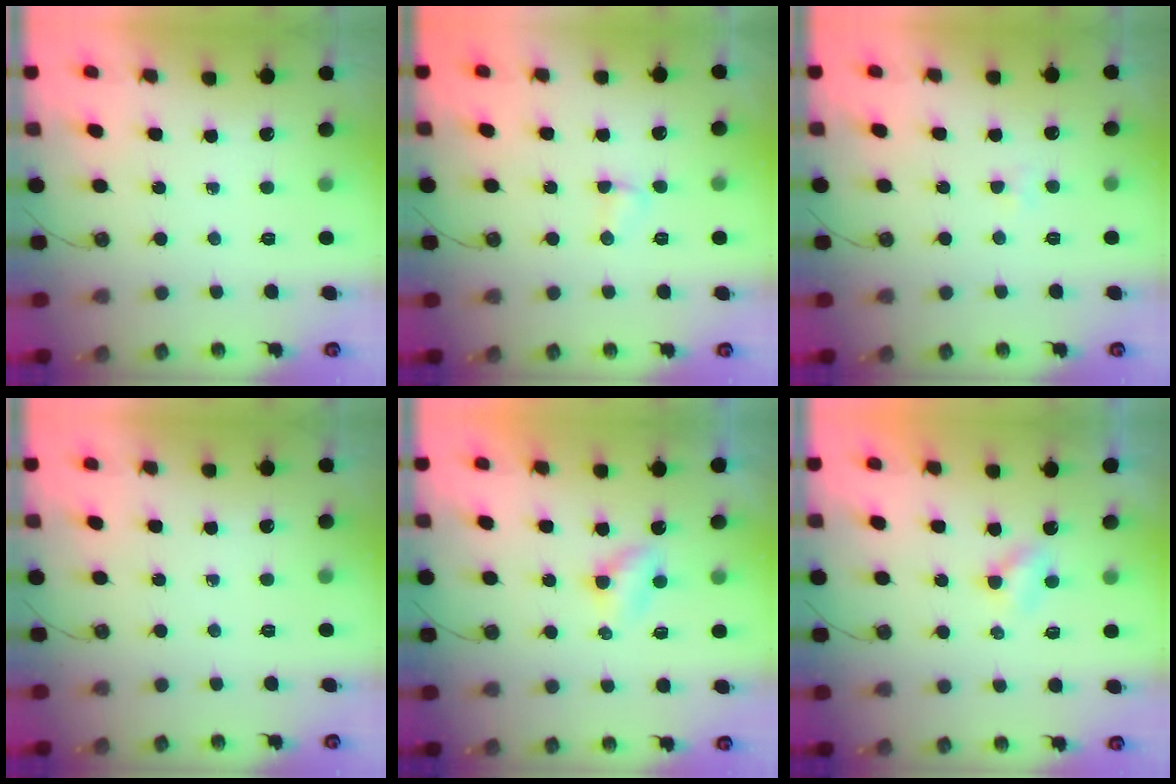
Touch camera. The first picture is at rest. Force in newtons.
{"total": 2.7, "press": 2.7, "slide": 0.4}
{"total": 1.9, "press": 1.8, "slide": 0.4}
{"total": 0.0}
{"total": 2.7, "press": 2.7, "slide": 0.4}
{"total": 2.4, "press": 2.4, "slide": 0.6}